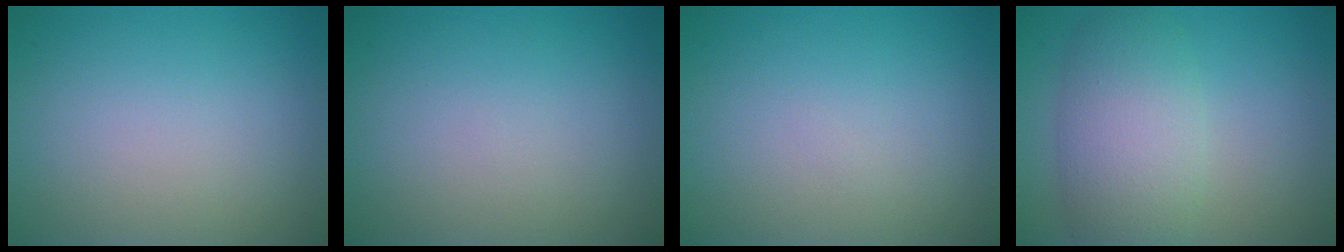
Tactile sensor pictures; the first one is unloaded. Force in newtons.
{"total": 0.0}
{"total": 0.0}
{"total": 6.1, "press": 6.1, "slide": 0.5}